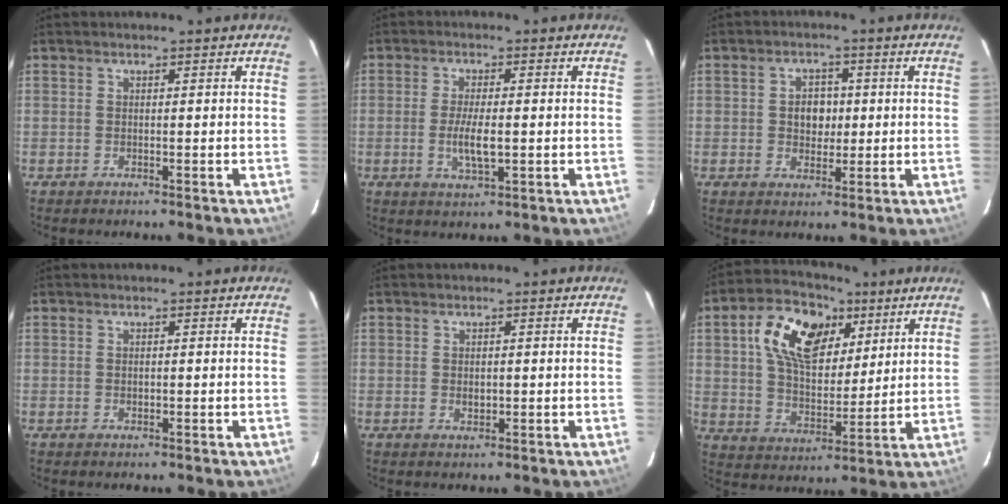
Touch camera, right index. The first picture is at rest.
{"total": 5.5, "force": [-0.9, 1.6, 5.1], "torque": [-0.100, -0.008, -0.015]}
{"total": 4.6, "force": [0.2, 3.7, 2.7], "torque": [-0.045, 0.010, 0.007]}
{"total": 0.7, "force": [0.0, 0.5, 0.5], "torque": [-0.006, 0.001, 0.000]}
{"total": 1.6, "force": [-0.1, 1.2, 1.1], "torque": [-0.016, 0.000, 0.000]}
{"total": 16.8, "force": [6.9, 10.1, 11.5], "torque": [-0.220, 0.032, 0.121]}